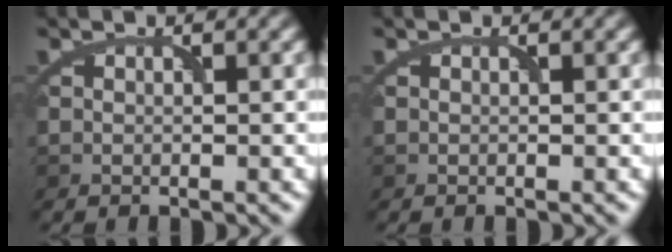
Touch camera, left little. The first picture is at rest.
{"total": 0.0}